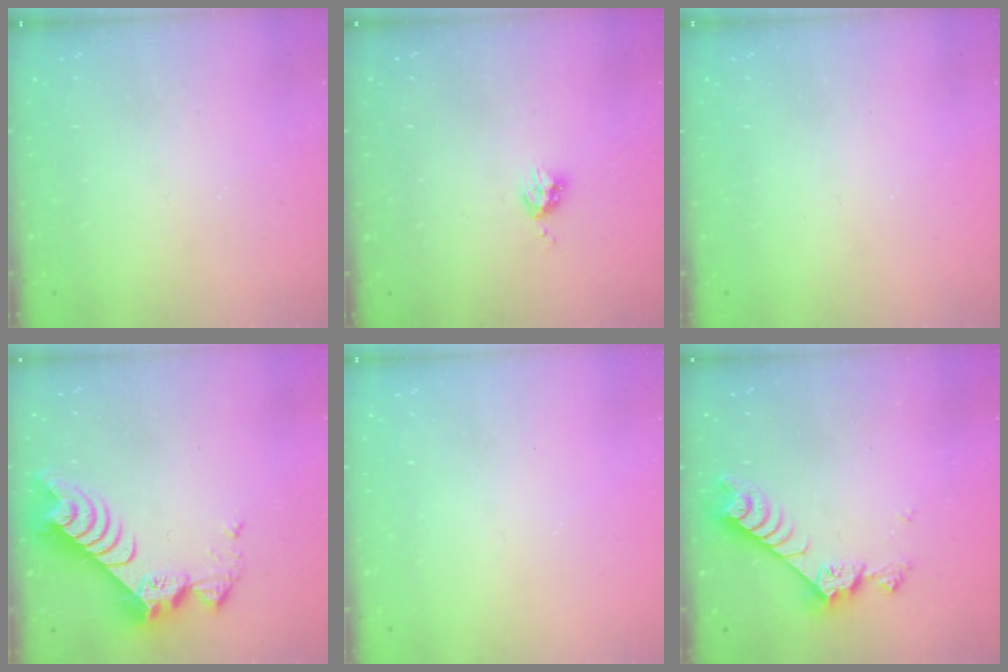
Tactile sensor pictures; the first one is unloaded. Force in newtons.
{"total": 4.2, "press": 4.1, "slide": 0.6}
{"total": 0.0}
{"total": 10.7, "press": 10.7, "slide": 0.9}
{"total": 0.0}
{"total": 8.5, "press": 8.4, "slide": 1.4}